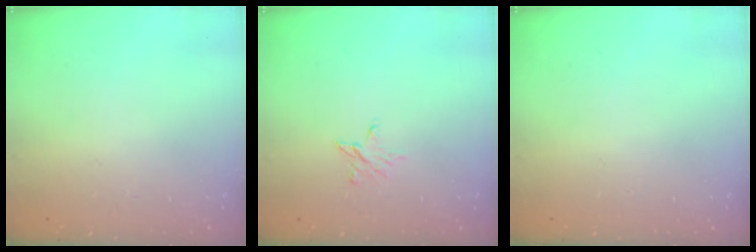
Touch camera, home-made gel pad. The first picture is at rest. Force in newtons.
{"total": 2.5, "press": 2.5, "slide": 0.2}
{"total": 0.0}